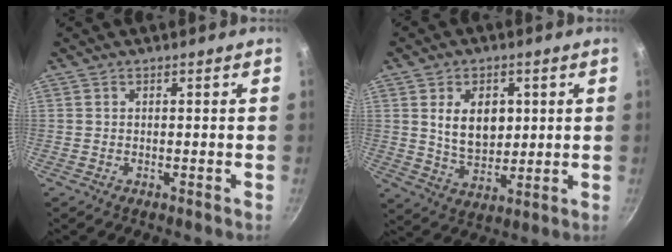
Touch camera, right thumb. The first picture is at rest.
{"total": 9.7, "force": [2.3, 6.5, 6.8], "torque": [-0.081, -0.018, 0.051]}